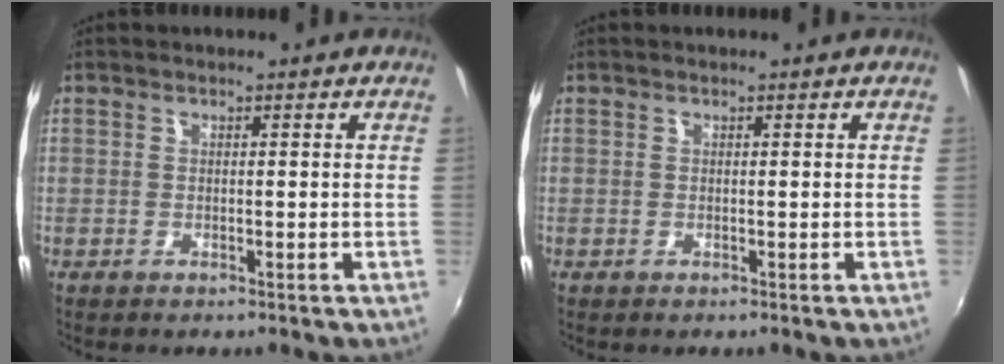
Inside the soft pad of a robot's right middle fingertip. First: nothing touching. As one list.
[{"total": 0.0}]